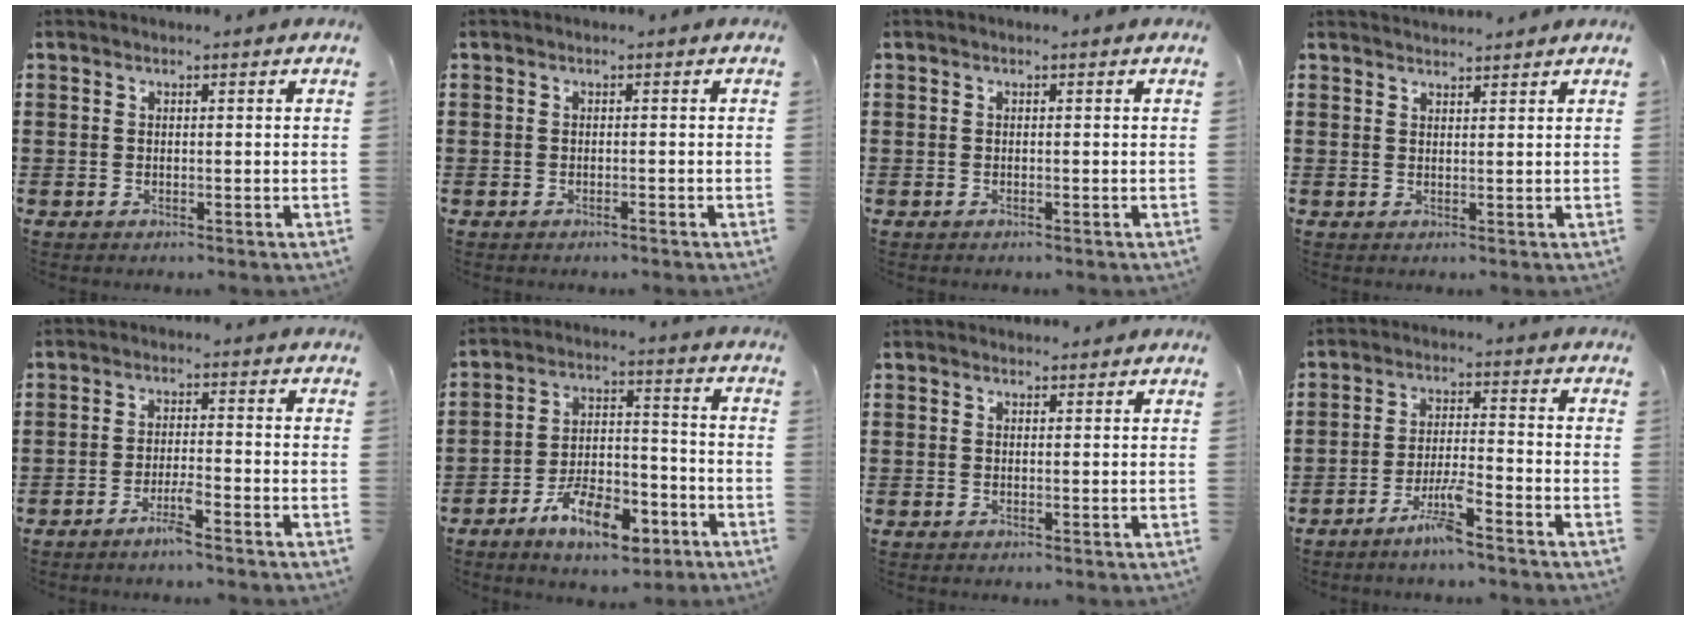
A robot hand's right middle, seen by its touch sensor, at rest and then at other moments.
{"total": 0.5, "force": [-0.5, 0.0, 0.2], "torque": [-0.008, -0.004, -0.008]}
{"total": 0.0}
{"total": 1.7, "force": [1.6, 0.1, 0.0], "torque": [-0.003, 0.004, 0.032]}
{"total": 3.5, "force": [-2.5, 0.1, 2.4], "torque": [-0.053, -0.002, -0.050]}
{"total": 10.7, "force": [-6.9, 4.1, 7.0], "torque": [-0.127, 0.016, -0.123]}
{"total": 0.9, "force": [0.8, 0.3, -0.1], "torque": [0.008, -0.002, 0.014]}
{"total": 5.6, "force": [-4.1, 0.2, 3.8], "torque": [-0.089, -0.014, -0.080]}